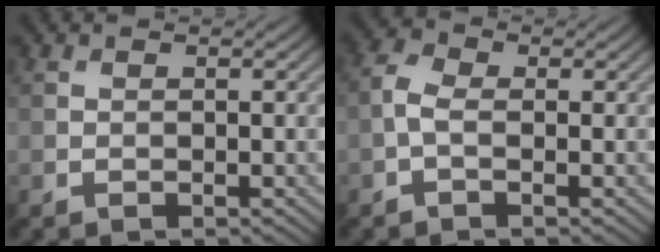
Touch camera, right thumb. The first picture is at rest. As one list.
[{"total": 2.9, "force": [-0.6, 1.5, 2.3], "torque": [-0.060, 0.007, -0.021]}]